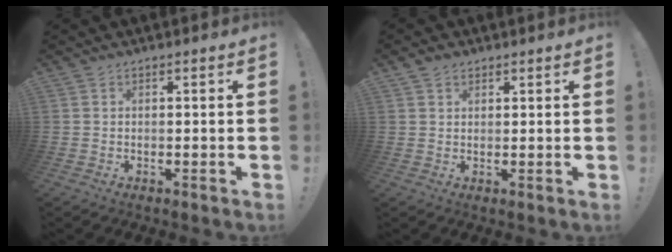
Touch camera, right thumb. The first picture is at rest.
{"total": 2.0, "force": [1.5, 1.2, 0.7], "torque": [-0.006, -0.006, 0.026]}